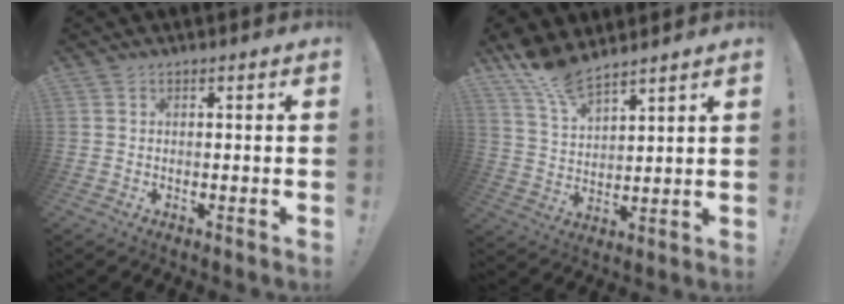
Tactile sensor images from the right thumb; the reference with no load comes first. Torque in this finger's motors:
{"motor_torque": [0.26, 1.97, 0.75, 0.63, 0.02]}